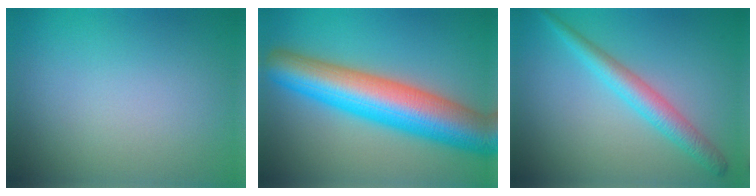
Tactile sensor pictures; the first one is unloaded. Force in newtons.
{"total": 10.7, "press": 10.7, "slide": 0.3}
{"total": 3.2, "press": 3.2, "slide": 0.1}